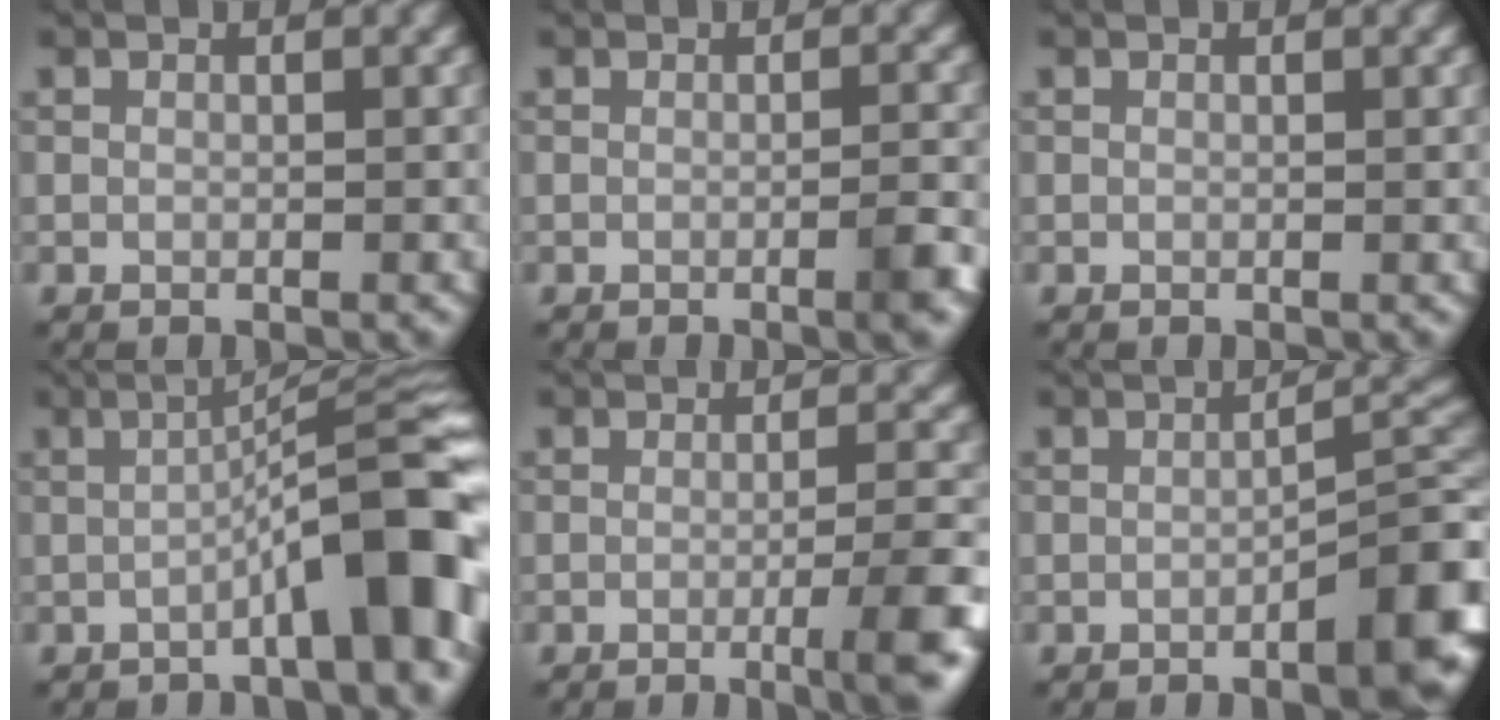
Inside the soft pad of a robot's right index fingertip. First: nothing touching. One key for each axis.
{"total": 2.2, "fx": -0.9, "fy": 0.4, "fz": 2.0, "tx": -0.023, "ty": 0.006, "tz": -0.018}
{"total": 0.0}
{"total": 8.9, "fx": -2.6, "fy": 1.5, "fz": 8.4, "tx": -0.107, "ty": 0.025, "tz": -0.049}
{"total": 5.5, "fx": -2.0, "fy": 0.9, "fz": 5.0, "tx": -0.065, "ty": 0.004, "tz": -0.037}
{"total": 7.0, "fx": -3.1, "fy": 1.4, "fz": 6.1, "tx": -0.071, "ty": 0.013, "tz": -0.043}